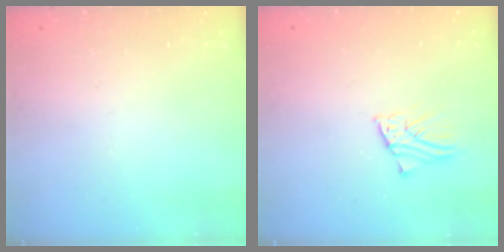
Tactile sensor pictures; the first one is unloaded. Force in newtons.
{"total": 2.6, "press": 2.6, "slide": 0.1}